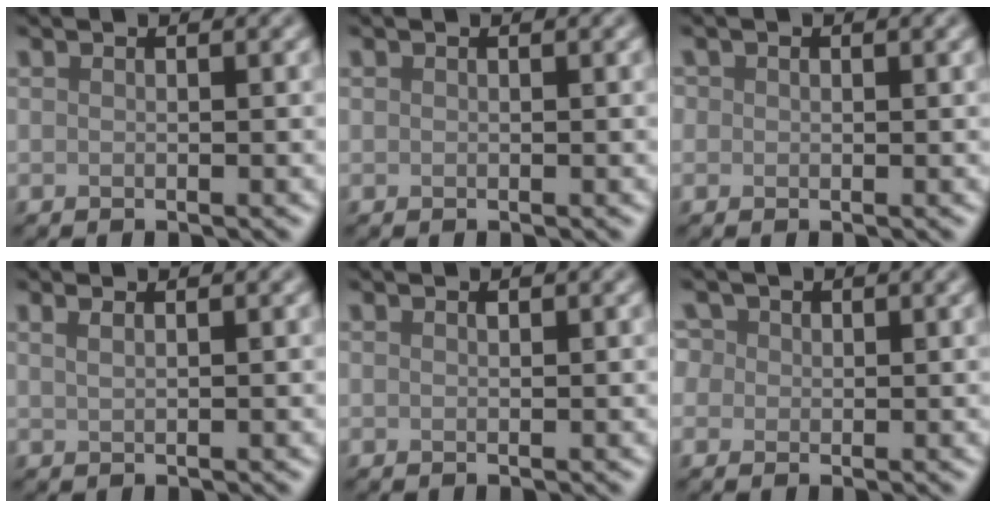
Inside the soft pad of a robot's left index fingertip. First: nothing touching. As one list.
[{"total": 0.0}, {"total": 1.0, "force": [0.4, 0.8, 0.4], "torque": [-0.001, -0.001, 0.003]}, {"total": 1.2, "force": [0.8, 0.5, 0.7], "torque": [-0.015, 0.001, 0.012]}, {"total": 0.0}, {"total": 3.3, "force": [1.5, 2.6, 1.5], "torque": [-0.027, 0.020, 0.007]}]